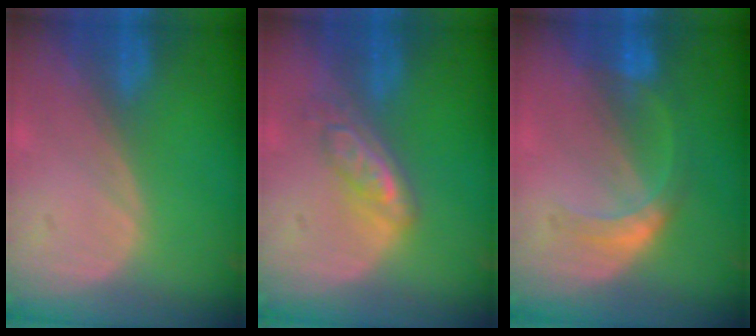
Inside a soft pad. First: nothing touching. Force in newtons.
{"total": 5.3, "press": 4.6, "slide": 2.7}
{"total": 5.2, "press": 4.8, "slide": 1.9}